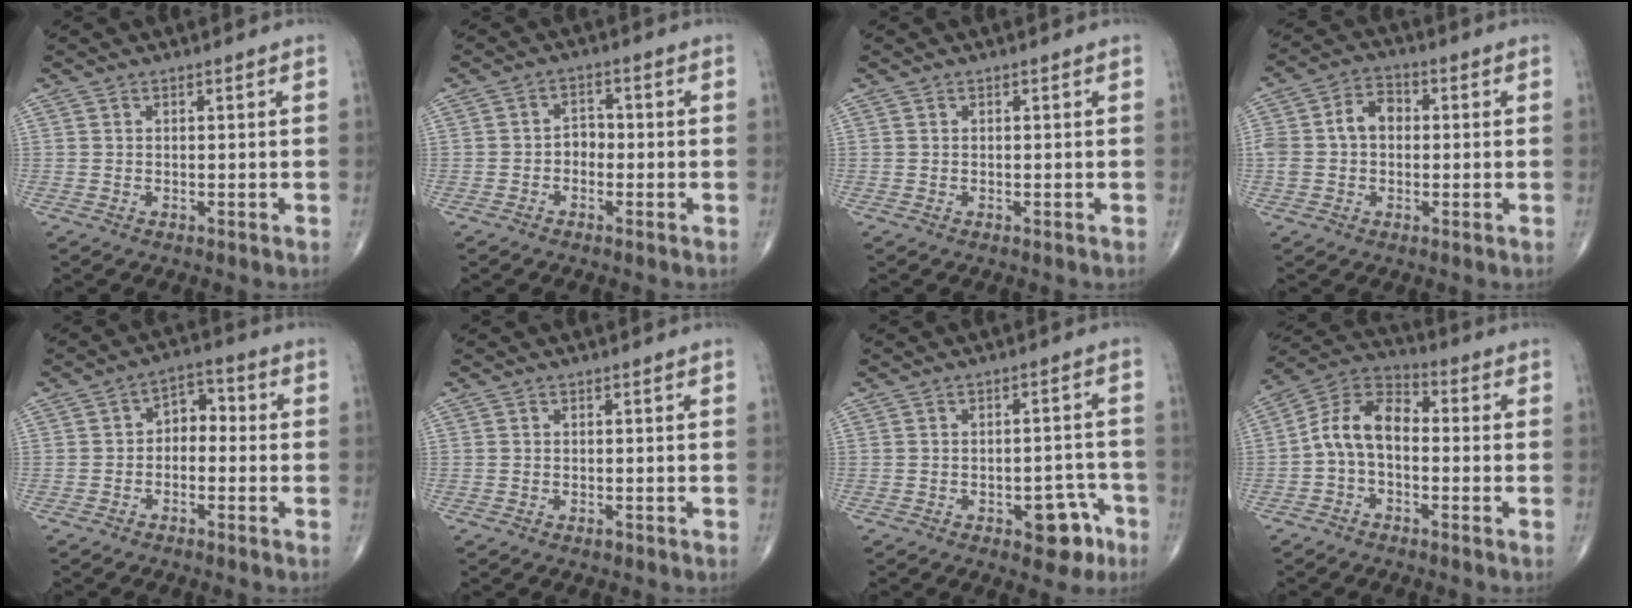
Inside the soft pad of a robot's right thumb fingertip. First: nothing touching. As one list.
[{"total": 2.8, "force": [-1.0, 2.1, 1.6], "torque": [-0.009, 0.015, -0.027]}, {"total": 0.0}, {"total": 7.5, "force": [0.2, 5.5, 5.1], "torque": [-0.090, 0.030, -0.001]}, {"total": 5.1, "force": [-0.9, 3.5, 3.5], "torque": [-0.031, 0.032, -0.031]}, {"total": 0.7, "force": [-0.5, 0.3, 0.3], "torque": [-0.005, 0.001, -0.009]}, {"total": 7.2, "force": [-3.8, 3.6, 5.0], "torque": [-0.036, 0.035, -0.044]}, {"total": 9.5, "force": [-1.2, 5.9, 7.4], "torque": [-0.127, 0.037, -0.040]}]